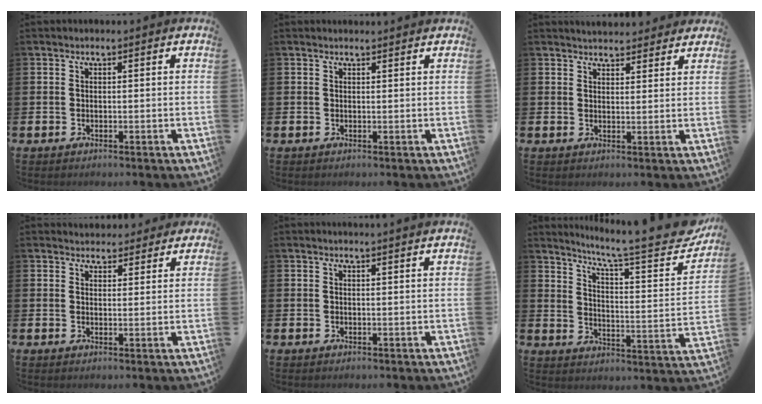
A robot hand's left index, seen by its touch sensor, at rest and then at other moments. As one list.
[{"total": 0.8, "force": [0.8, 0.0, 0.1], "torque": [0.007, -0.003, 0.012]}, {"total": 3.6, "force": [3.5, 0.8, 0.0], "torque": [0.002, -0.018, 0.063]}, {"total": 3.5, "force": [3.3, 1.3, -0.3], "torque": [0.006, -0.015, 0.059]}, {"total": 0.9, "force": [0.9, -0.2, 0.1], "torque": [0.005, -0.005, 0.016]}, {"total": 7.9, "force": [6.3, 1.0, 4.7], "torque": [-0.085, -0.058, 0.092]}]